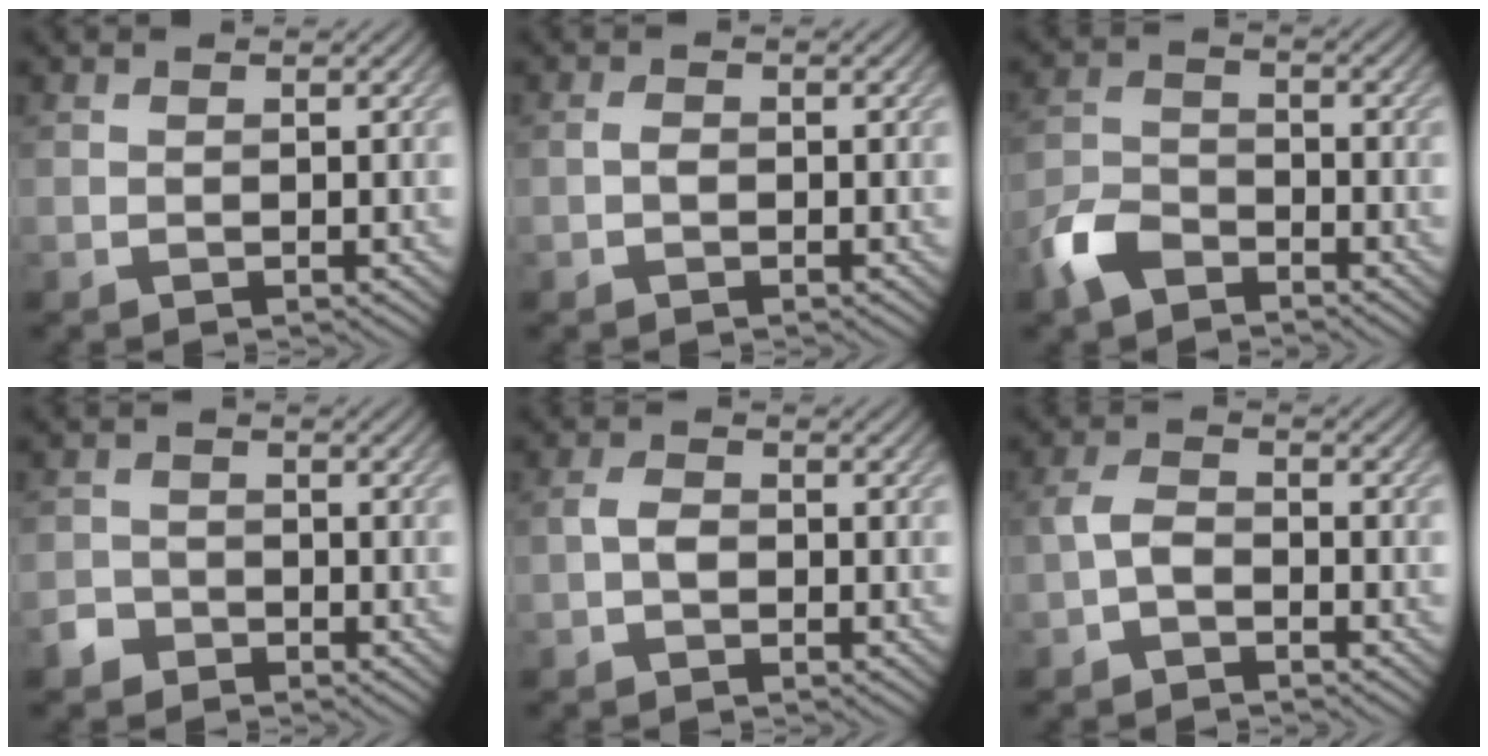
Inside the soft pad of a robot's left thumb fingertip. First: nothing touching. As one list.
[{"total": 1.1, "force": [-0.4, 0.7, 0.7], "torque": [-0.015, 0.001, -0.010]}, {"total": 5.6, "force": [-4.0, 2.7, 2.8], "torque": [-0.064, -0.003, -0.094]}, {"total": 2.4, "force": [-1.7, 1.7, 0.4], "torque": [-0.007, 0.000, -0.040]}, {"total": 2.0, "force": [-0.6, 1.3, 1.4], "torque": [-0.030, 0.003, -0.016]}, {"total": 2.8, "force": [-1.4, 1.5, 1.9], "torque": [-0.041, 0.007, -0.038]}]